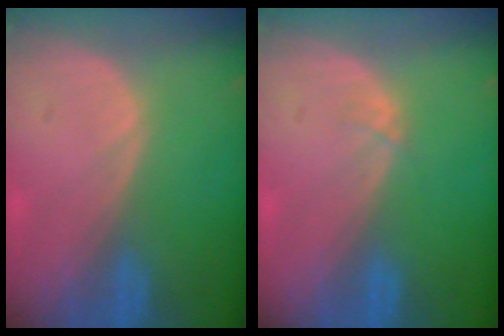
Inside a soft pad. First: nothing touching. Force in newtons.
{"total": 0.5, "press": 0.5, "slide": 0.1}